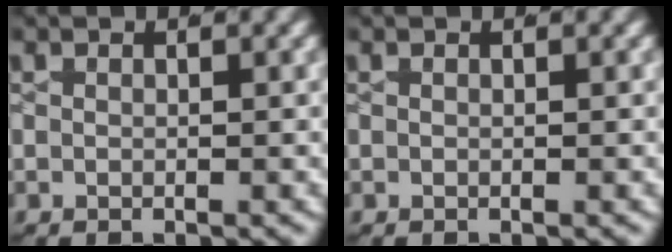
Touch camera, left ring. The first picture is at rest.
{"total": 0.0}